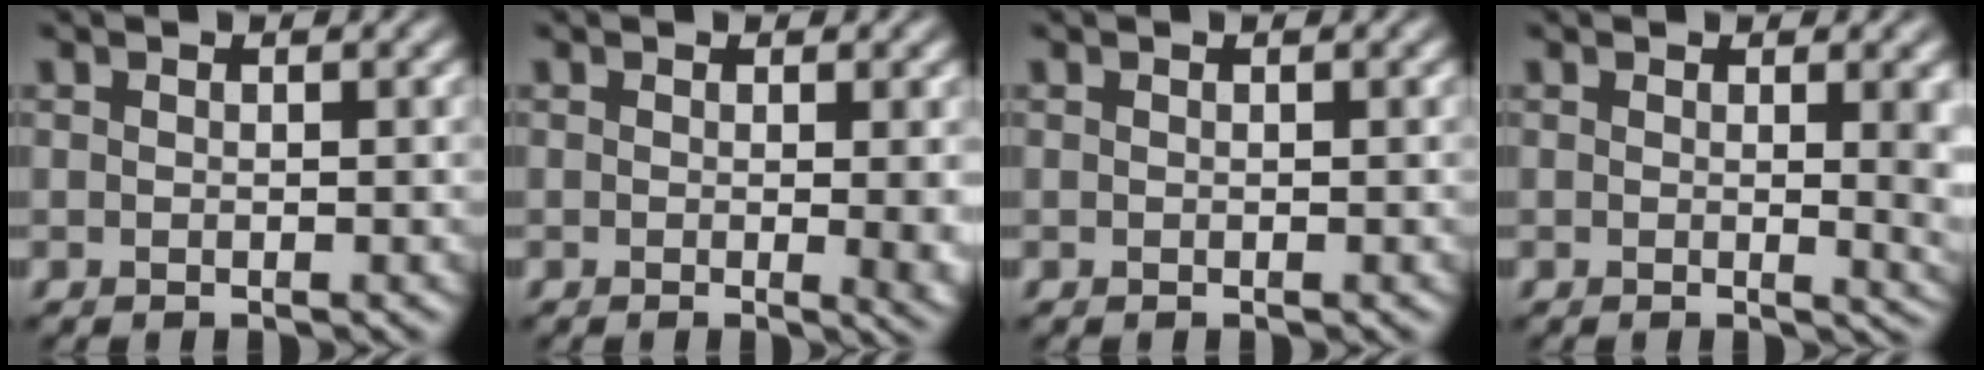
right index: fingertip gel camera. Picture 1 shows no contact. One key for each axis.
{"total": 4.3, "fx": 0.0, "fy": 1.6, "fz": 4.0, "tx": -0.030, "ty": -0.006, "tz": 0.001}
{"total": 0.0}
{"total": 5.0, "fx": 0.5, "fy": 1.9, "fz": 4.6, "tx": -0.033, "ty": -0.004, "tz": 0.010}